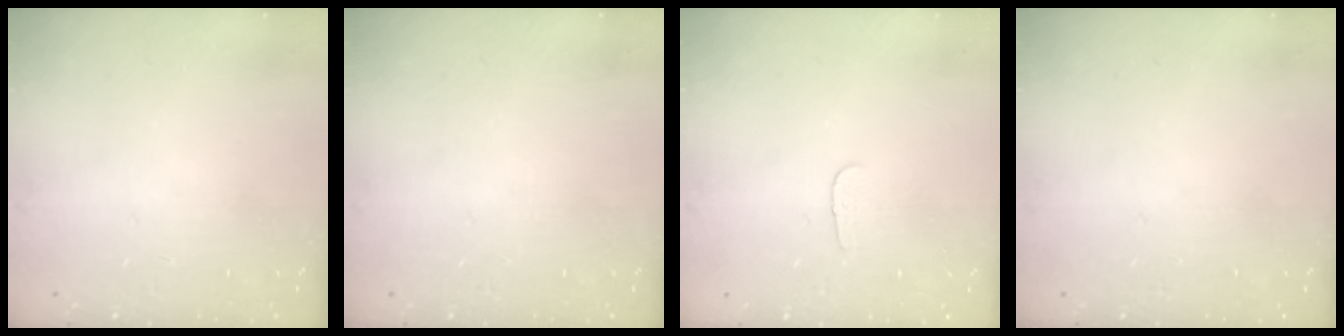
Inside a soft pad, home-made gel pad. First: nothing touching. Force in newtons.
{"total": 0.0}
{"total": 2.9, "press": 2.8, "slide": 0.3}
{"total": 0.0}